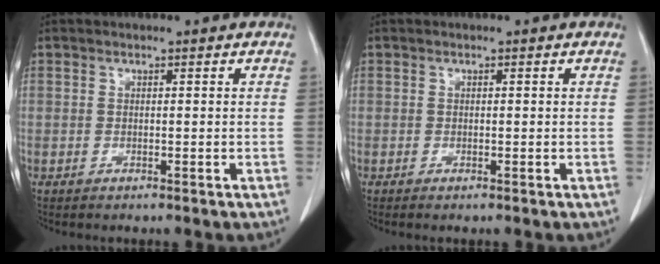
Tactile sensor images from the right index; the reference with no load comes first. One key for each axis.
{"total": 0.8, "fx": -0.2, "fy": 0.3, "fz": 0.7, "tx": -0.020, "ty": -0.001, "tz": -0.002}